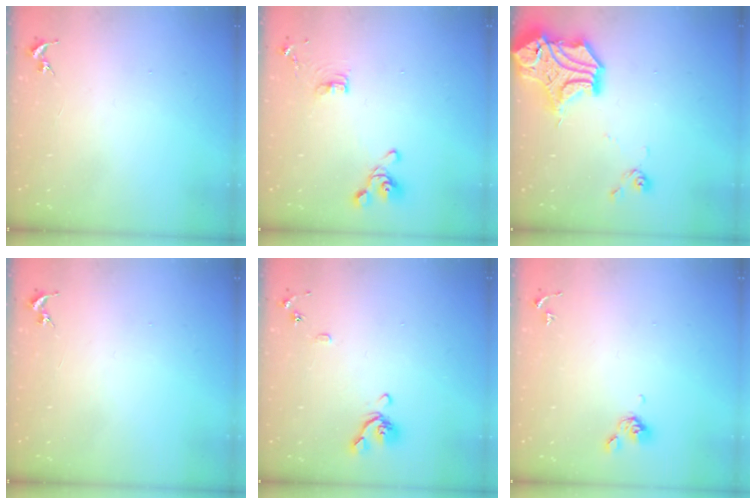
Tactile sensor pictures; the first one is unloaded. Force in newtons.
{"total": 9.9, "press": 9.7, "slide": 1.9}
{"total": 19.9, "press": 19.7, "slide": 2.8}
{"total": 0.0}
{"total": 8.8, "press": 8.7, "slide": 1.4}
{"total": 5.4, "press": 5.2, "slide": 1.4}